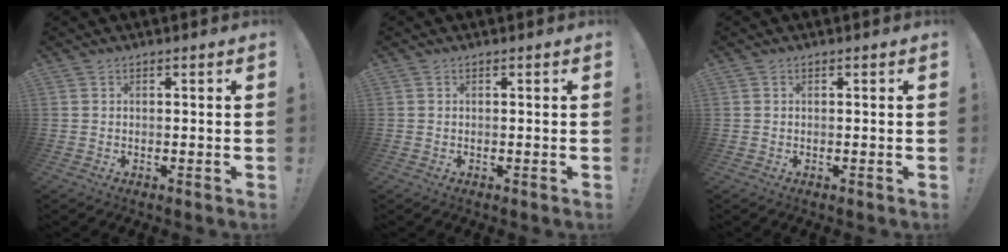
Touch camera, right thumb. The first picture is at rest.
{"total": 0.0}
{"total": 0.0}